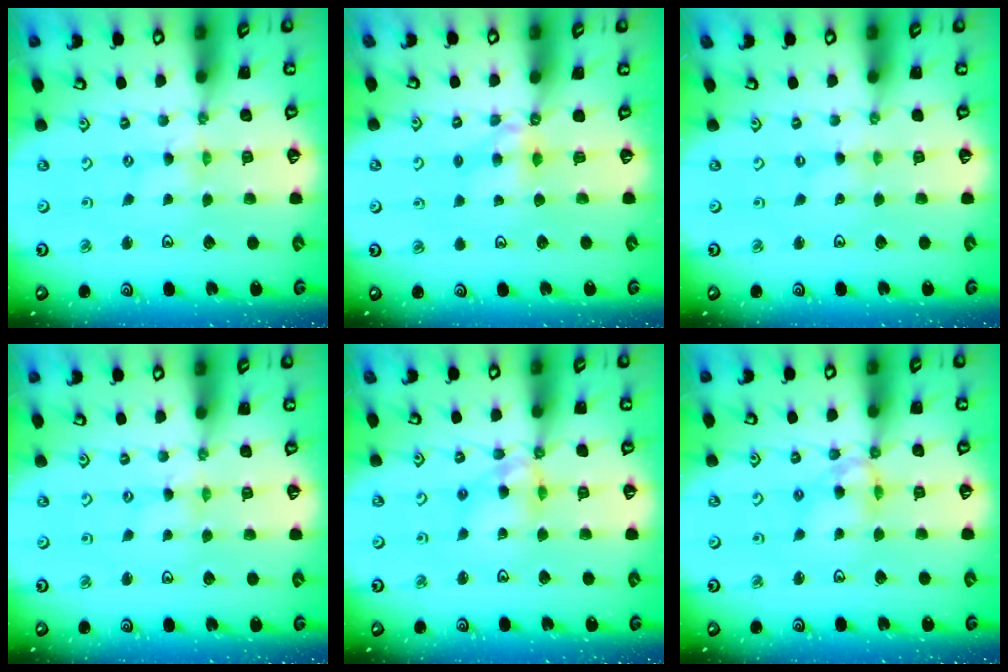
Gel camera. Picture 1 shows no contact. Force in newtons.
{"total": 5.1, "press": 5.0, "slide": 0.6}
{"total": 0.0}
{"total": 1.1, "press": 1.0, "slide": 0.1}
{"total": 11.4, "press": 11.4, "slide": 1.1}
{"total": 8.9, "press": 8.9, "slide": 0.7}